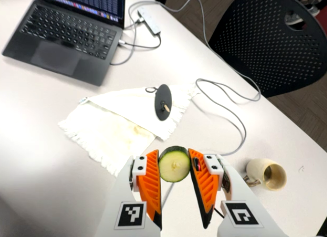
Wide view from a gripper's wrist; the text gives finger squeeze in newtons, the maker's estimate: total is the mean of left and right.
{"total": 10.2, "left": 10.6, "right": 9.8}